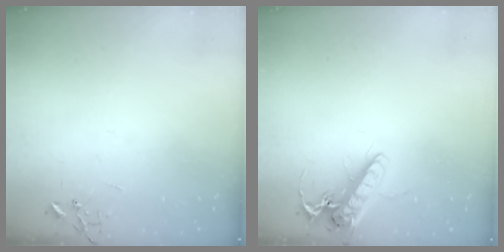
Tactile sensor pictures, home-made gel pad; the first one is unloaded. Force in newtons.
{"total": 13.8, "press": 13.6, "slide": 2.4}